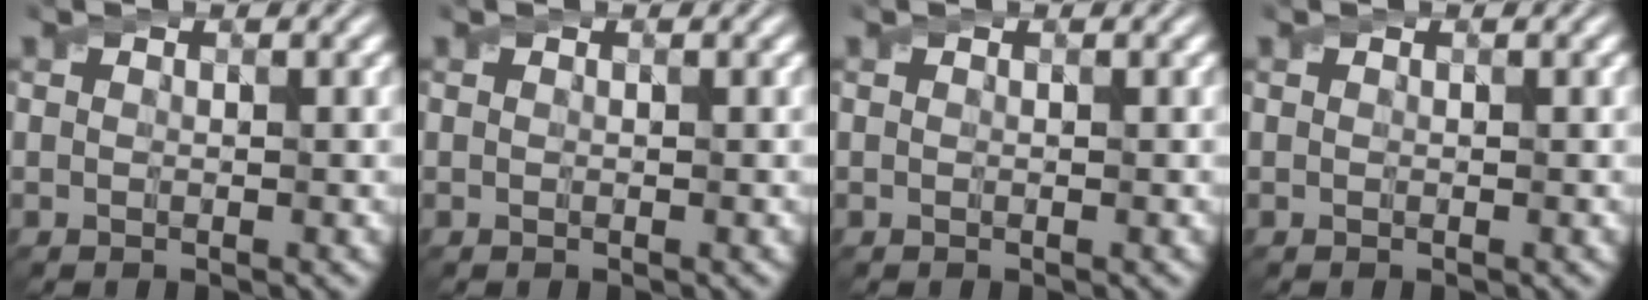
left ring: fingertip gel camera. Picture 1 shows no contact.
{"total": 0.0}
{"total": 0.0}
{"total": 0.0}